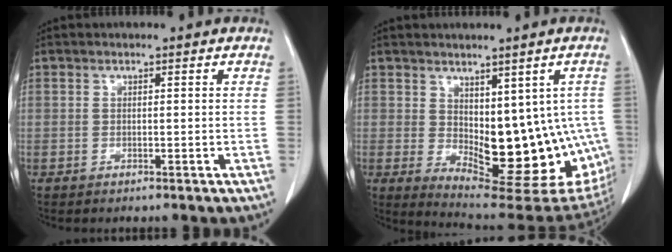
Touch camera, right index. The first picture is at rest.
{"total": 17.7, "force": [-2.1, 8.4, 15.4], "torque": [-0.151, -0.004, -0.004]}